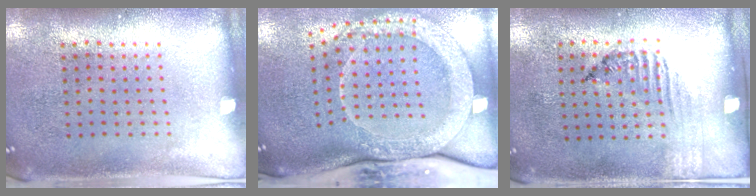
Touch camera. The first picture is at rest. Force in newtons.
{"total": 3.1, "press": 2.3, "slide": 2.1}
{"total": 1.5, "press": 0.9, "slide": 1.2}